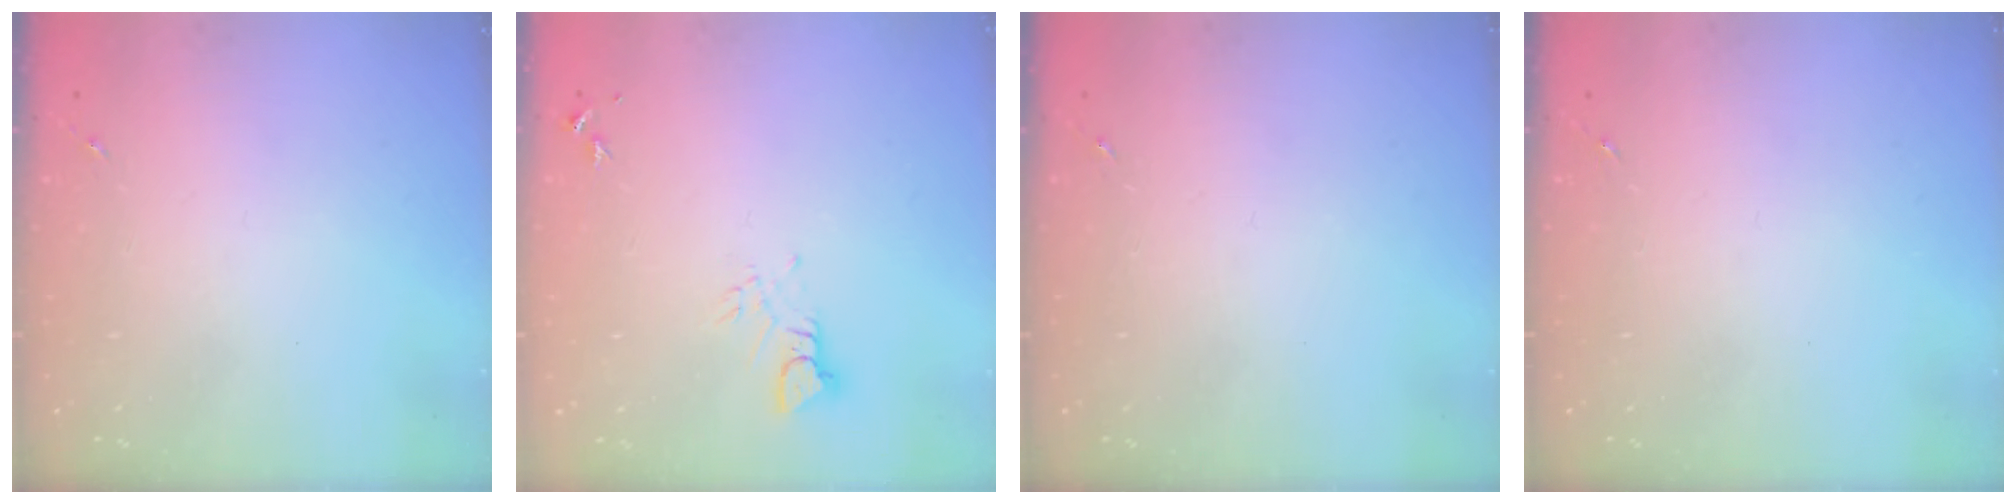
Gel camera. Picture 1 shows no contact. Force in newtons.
{"total": 3.5, "press": 3.5, "slide": 0.2}
{"total": 0.0}
{"total": 0.0}